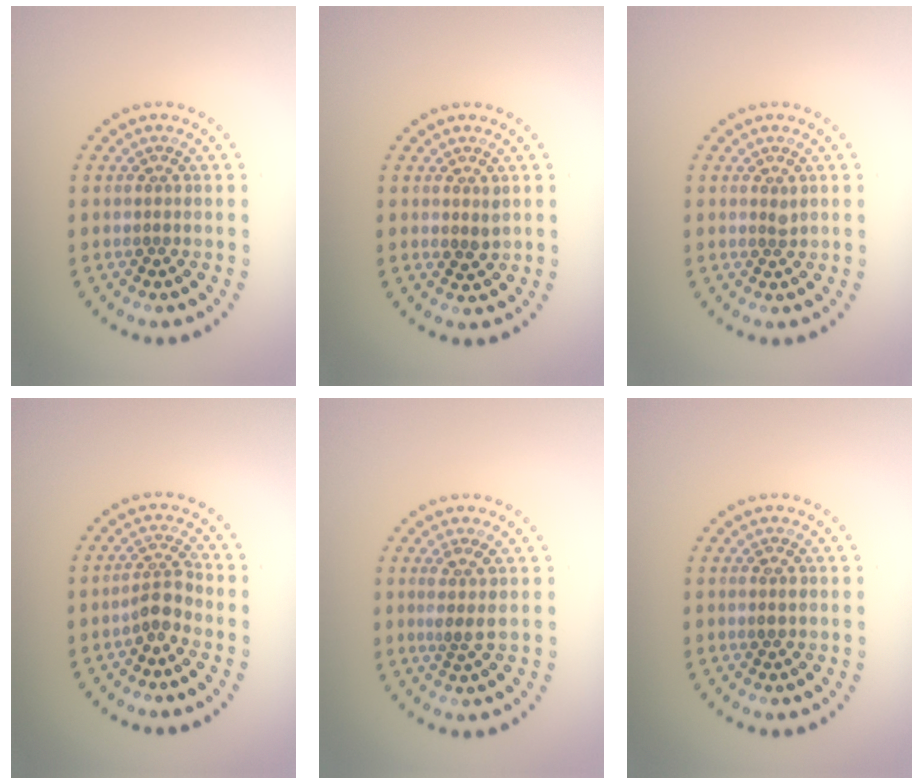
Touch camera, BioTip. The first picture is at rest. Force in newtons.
{"total": 1.1, "press": 1.0, "slide": 0.4}
{"total": 0.6, "press": 0.5, "slide": 0.4}
{"total": 2.2, "press": 1.7, "slide": 1.3}
{"total": 1.9, "press": 1.5, "slide": 1.2}
{"total": 0.9, "press": 0.9, "slide": 0.1}